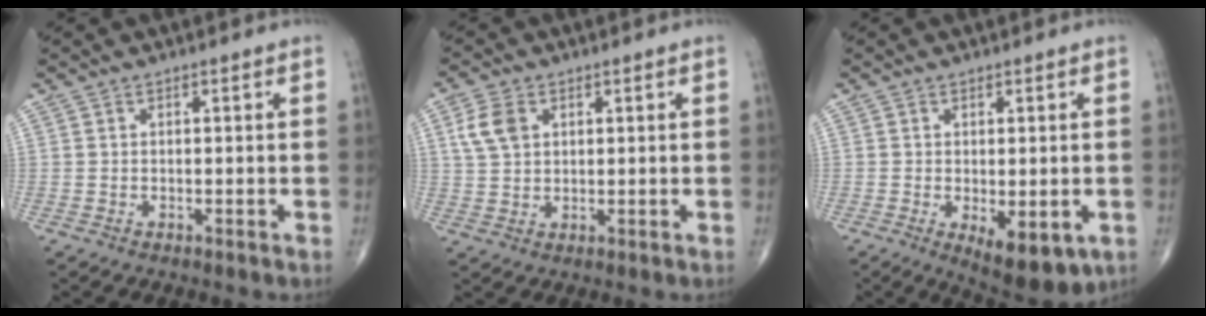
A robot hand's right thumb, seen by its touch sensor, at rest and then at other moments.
{"total": 5.8, "force": [2.0, 4.0, 3.7], "torque": [-0.068, 0.001, 0.041]}
{"total": 9.4, "force": [-3.2, 4.0, 7.9], "torque": [-0.095, -0.015, -0.037]}